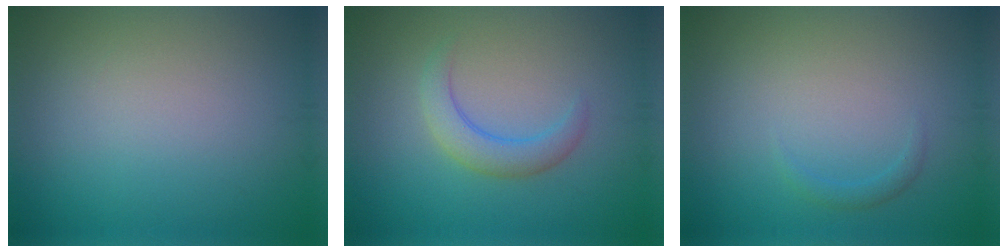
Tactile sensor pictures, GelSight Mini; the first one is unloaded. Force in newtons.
{"total": 2.8, "press": 2.8, "slide": 0.2}
{"total": 0.8, "press": 0.8, "slide": 0.1}